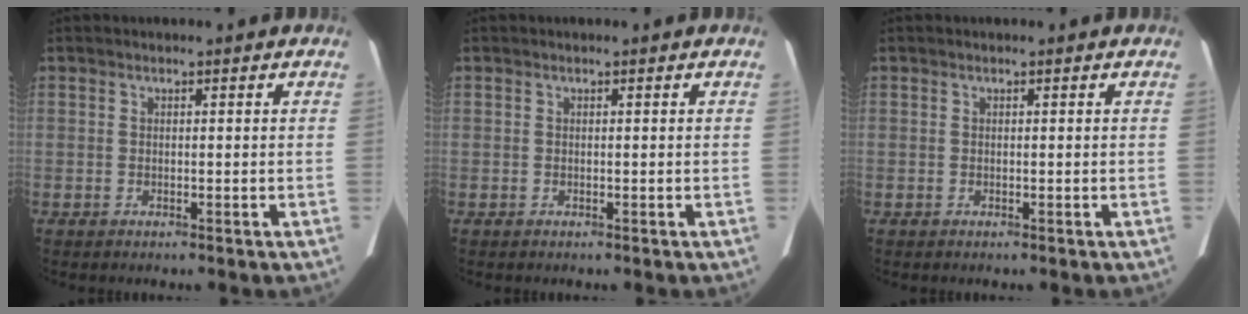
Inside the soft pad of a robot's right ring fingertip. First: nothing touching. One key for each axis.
{"total": 0.0}
{"total": 0.0}